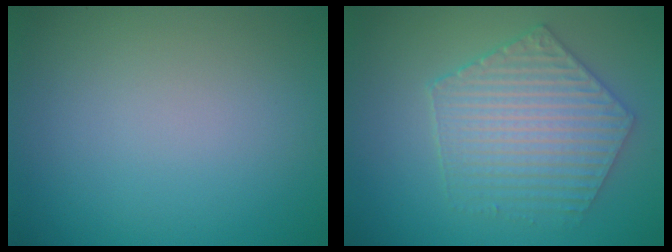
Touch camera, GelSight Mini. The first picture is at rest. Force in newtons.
{"total": 5.0, "press": 4.3, "slide": 2.6}